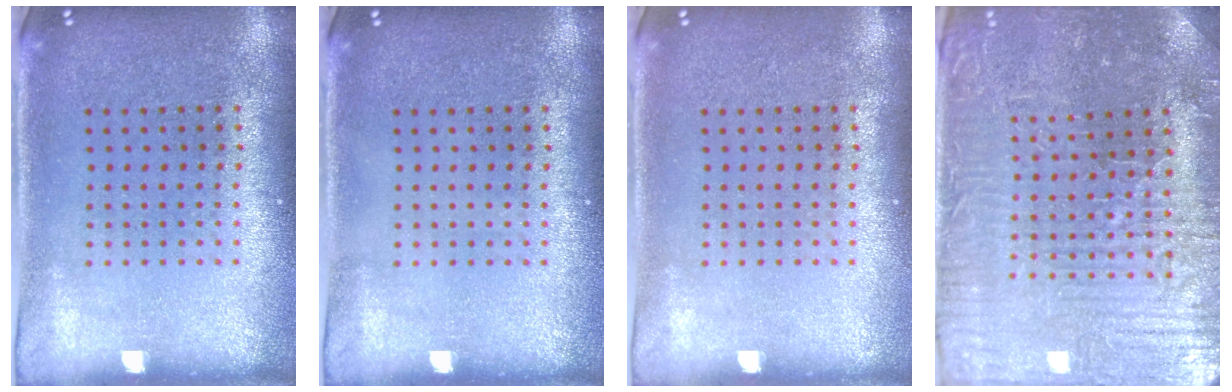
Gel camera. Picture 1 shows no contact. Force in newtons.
{"total": 0.0}
{"total": 0.0}
{"total": 3.8, "press": 3.8, "slide": 0.4}